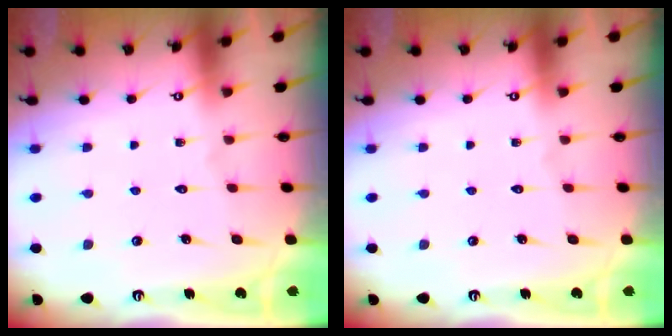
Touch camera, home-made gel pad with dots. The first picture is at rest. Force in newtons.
{"total": 0.0}